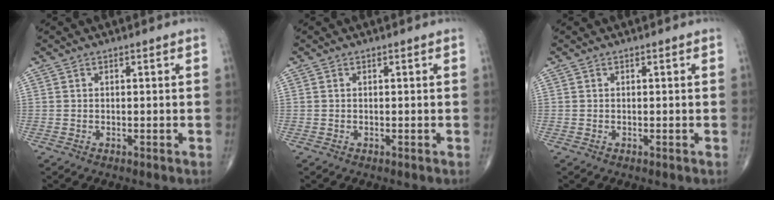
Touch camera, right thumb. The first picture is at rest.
{"total": 0.0}
{"total": 0.0}